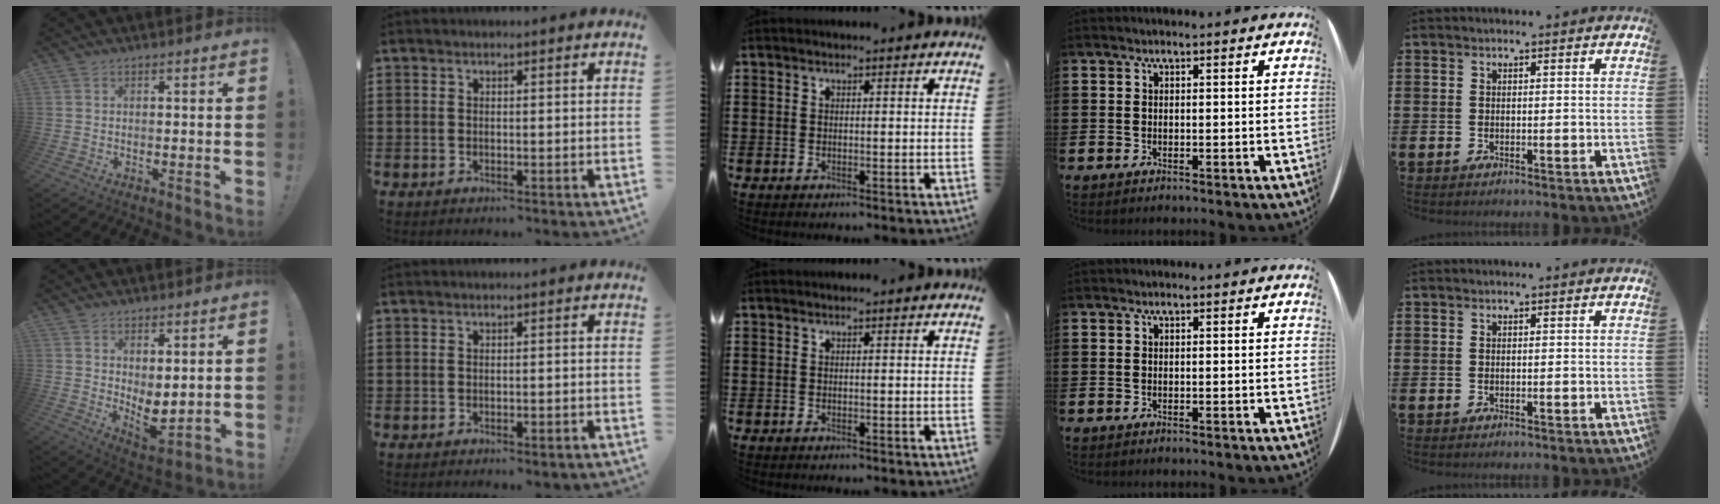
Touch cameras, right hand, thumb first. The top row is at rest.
{"thumb": {"total": 5.7, "force": [1.9, 2.8, 4.6], "torque": [-0.045, -0.032, 0.044]}, "index": {"total": 0.8, "force": [-0.7, 0.1, 0.4], "torque": [-0.011, -0.004, -0.013]}}